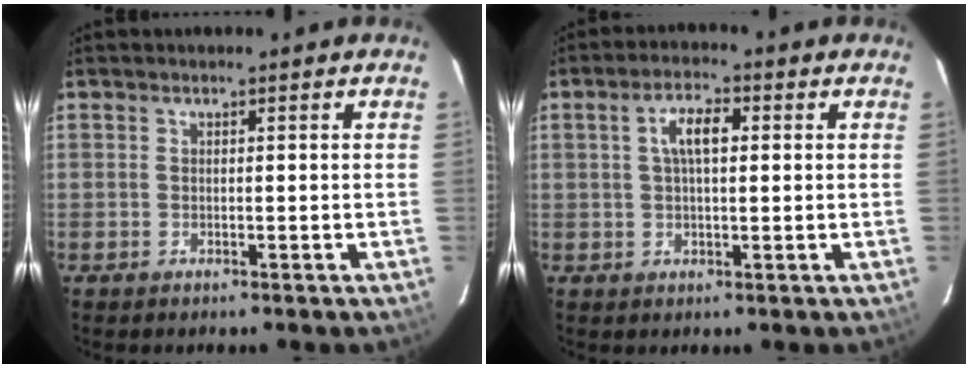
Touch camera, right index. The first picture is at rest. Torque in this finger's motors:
{"motor_torque": [0.19, -0.03, 0.12, 0.07]}